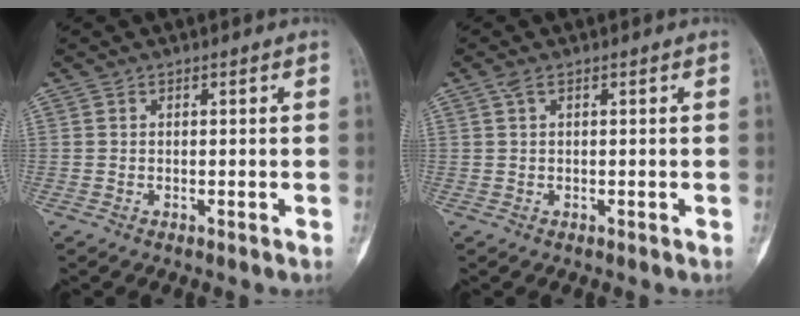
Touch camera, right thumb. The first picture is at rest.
{"total": 1.3, "force": [0.7, 0.4, 1.0], "torque": [-0.027, 0.012, 0.017]}